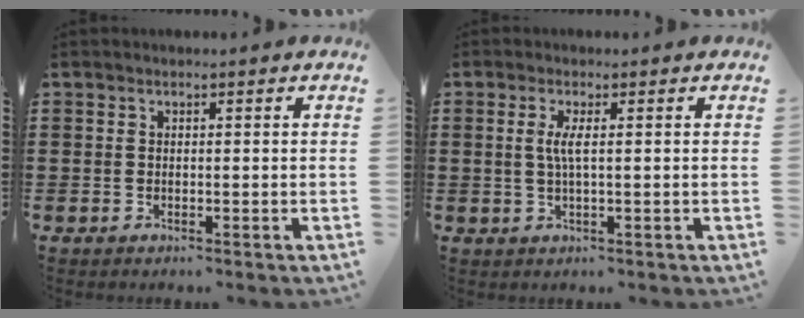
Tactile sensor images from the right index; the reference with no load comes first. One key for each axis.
{"total": 2.8, "fx": 0.2, "fy": 0.1, "fz": 2.8, "tx": -0.061, "ty": -0.007, "tz": -0.001}